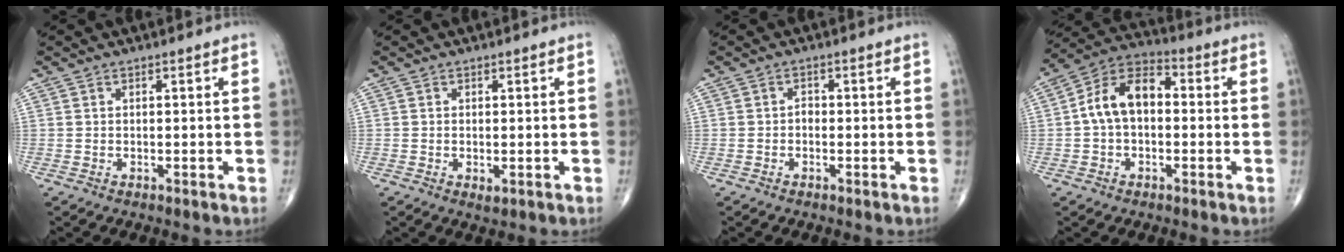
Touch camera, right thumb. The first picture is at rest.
{"total": 1.3, "force": [-0.3, 0.7, 1.1], "torque": [-0.021, -0.005, -0.002]}
{"total": 1.2, "force": [-0.4, 0.8, 0.7], "torque": [-0.005, 0.004, -0.010]}
{"total": 10.9, "force": [0.2, 6.9, 8.4], "torque": [-0.142, 0.037, -0.011]}